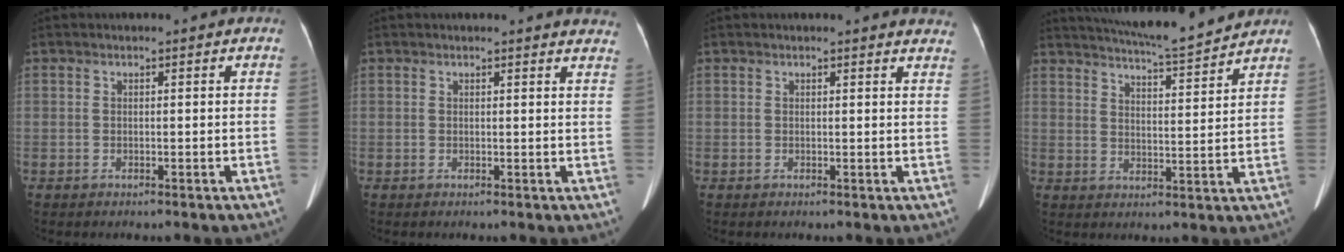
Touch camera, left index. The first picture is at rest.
{"total": 6.4, "force": [6.3, 0.6, 0.9], "torque": [0.008, -0.027, 0.034]}
{"total": 6.0, "force": [5.9, 0.7, 0.9], "torque": [0.008, -0.021, 0.031]}
{"total": 12.5, "force": [11.7, 0.0, 4.5], "torque": [-0.077, 0.002, 0.169]}